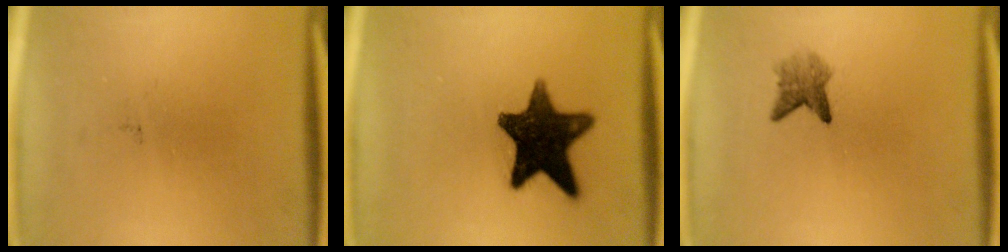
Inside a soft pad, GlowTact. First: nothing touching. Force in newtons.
{"total": 14.8}
{"total": 2.6}